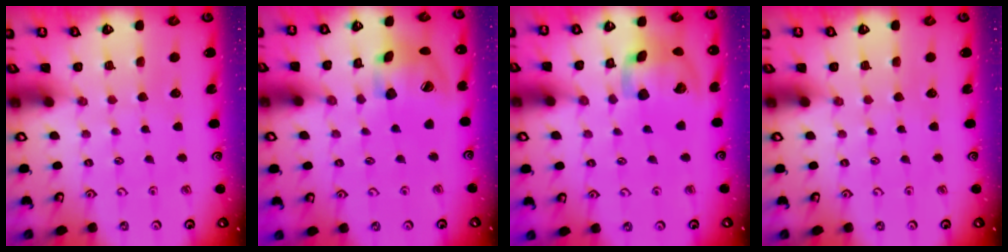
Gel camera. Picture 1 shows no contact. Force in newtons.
{"total": 14.6, "press": 14.6, "slide": 0.6}
{"total": 14.6, "press": 14.4, "slide": 2.4}
{"total": 0.0}